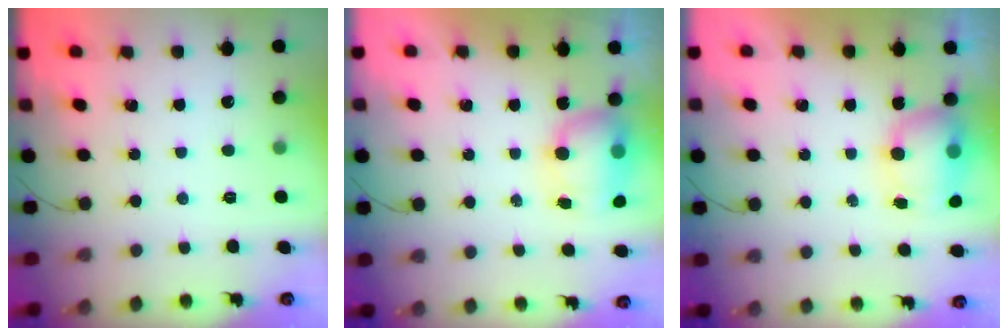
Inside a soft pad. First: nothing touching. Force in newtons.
{"total": 11.9, "press": 9.3, "slide": 7.4}
{"total": 11.2, "press": 9.0, "slide": 6.7}